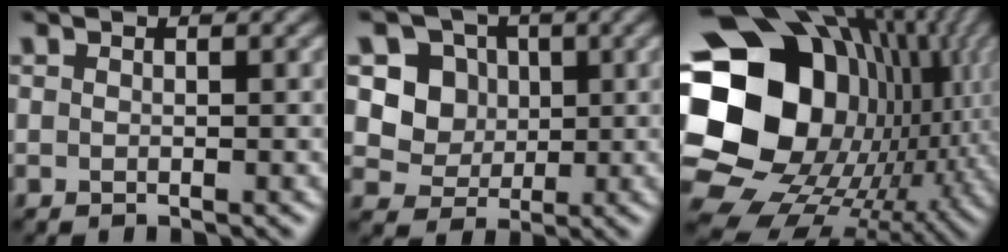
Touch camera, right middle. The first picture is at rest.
{"total": 4.4, "force": [1.0, 4.0, 1.6], "torque": [-0.029, -0.012, 0.018]}
{"total": 22.1, "force": [0.8, 17.9, 13.0], "torque": [-0.268, -0.020, 0.011]}